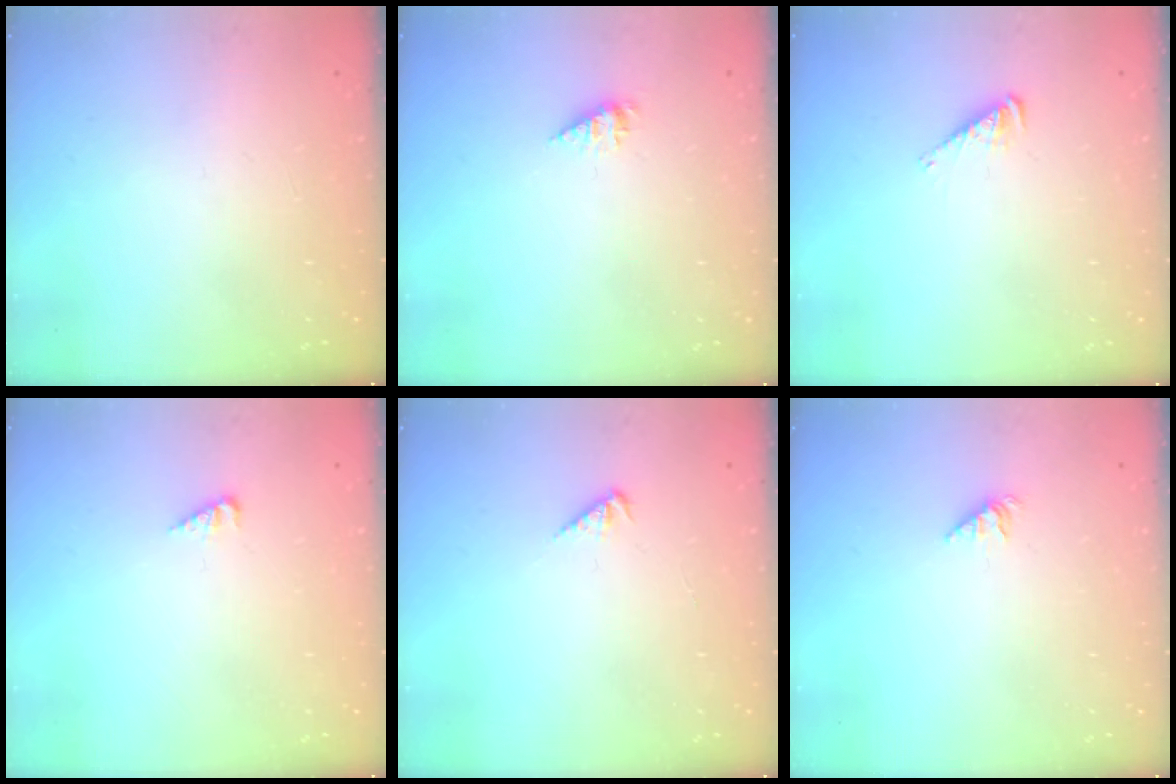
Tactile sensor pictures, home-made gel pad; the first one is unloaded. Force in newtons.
{"total": 2.3, "press": 2.3, "slide": 0.3}
{"total": 3.9, "press": 3.8, "slide": 0.5}
{"total": 2.6, "press": 2.6, "slide": 0.2}
{"total": 2.1, "press": 2.1, "slide": 0.2}
{"total": 1.9, "press": 1.9, "slide": 0.4}